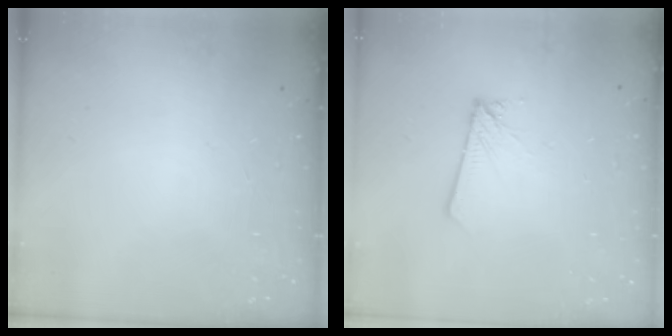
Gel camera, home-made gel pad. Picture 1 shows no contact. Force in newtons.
{"total": 1.8, "press": 1.8, "slide": 0.2}